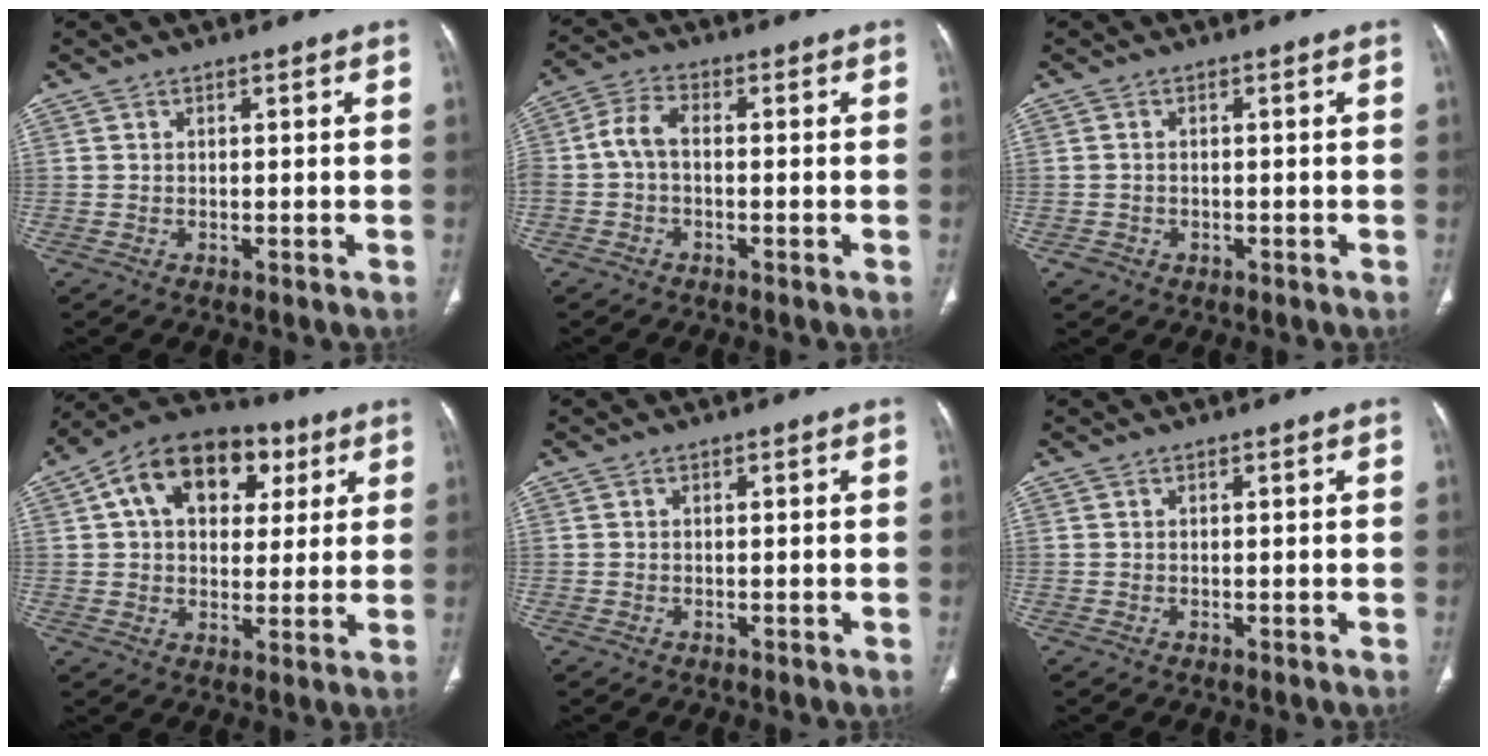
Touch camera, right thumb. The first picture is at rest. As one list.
[{"total": 5.3, "force": [-0.8, 2.7, 4.5], "torque": [-0.099, 0.018, -0.026]}, {"total": 1.7, "force": [-0.8, 1.4, 0.4], "torque": [-0.006, 0.009, -0.010]}, {"total": 17.7, "force": [6.0, 12.0, 11.5], "torque": [-0.146, 0.013, 0.086]}, {"total": 0.0}, {"total": 0.0}]